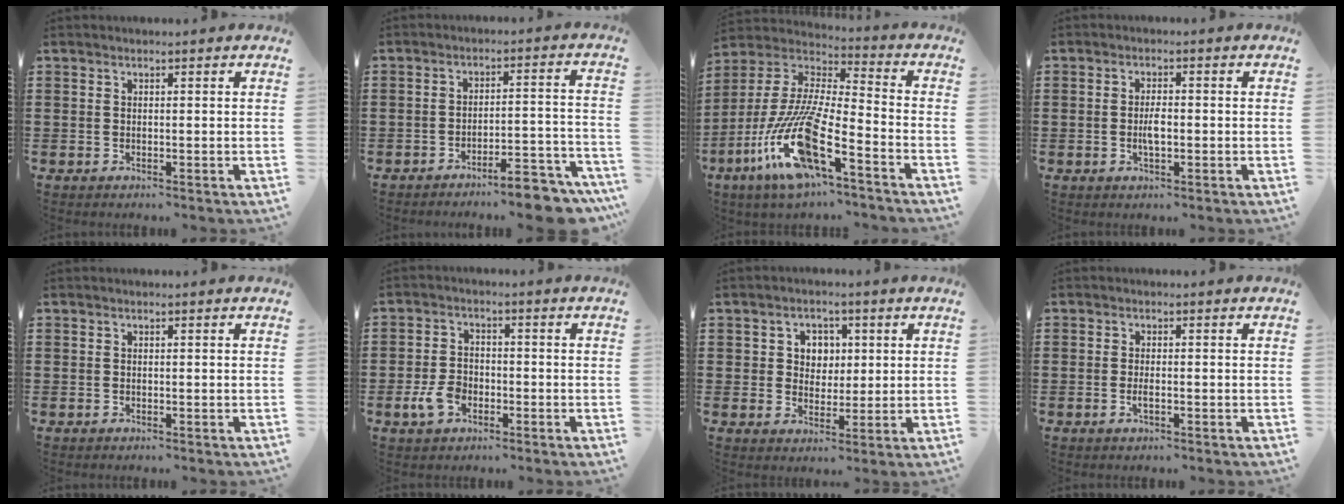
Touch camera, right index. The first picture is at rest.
{"total": 7.5, "force": [-6.8, 0.7, 3.2], "torque": [-0.040, 0.012, -0.124]}
{"total": 15.3, "force": [-9.7, 2.3, 11.6], "torque": [-0.245, -0.001, -0.182]}
{"total": 3.0, "force": [-0.4, 1.1, 2.8], "torque": [-0.058, -0.002, -0.010]}
{"total": 0.0}
{"total": 4.7, "force": [-1.9, 3.0, 3.1], "torque": [-0.082, -0.001, -0.040]}
{"total": 4.0, "force": [0.9, 3.6, 1.4], "torque": [-0.036, 0.011, 0.010]}
{"total": 1.4, "force": [-0.5, 0.4, 1.3], "torque": [-0.024, -0.002, -0.008]}